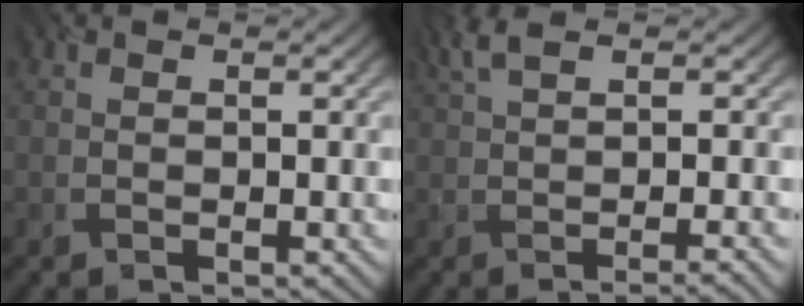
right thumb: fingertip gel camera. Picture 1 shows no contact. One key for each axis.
{"total": 4.8, "fx": 0.6, "fy": 1.0, "fz": 4.6, "tx": -0.065, "ty": 0.016, "tz": 0.011}